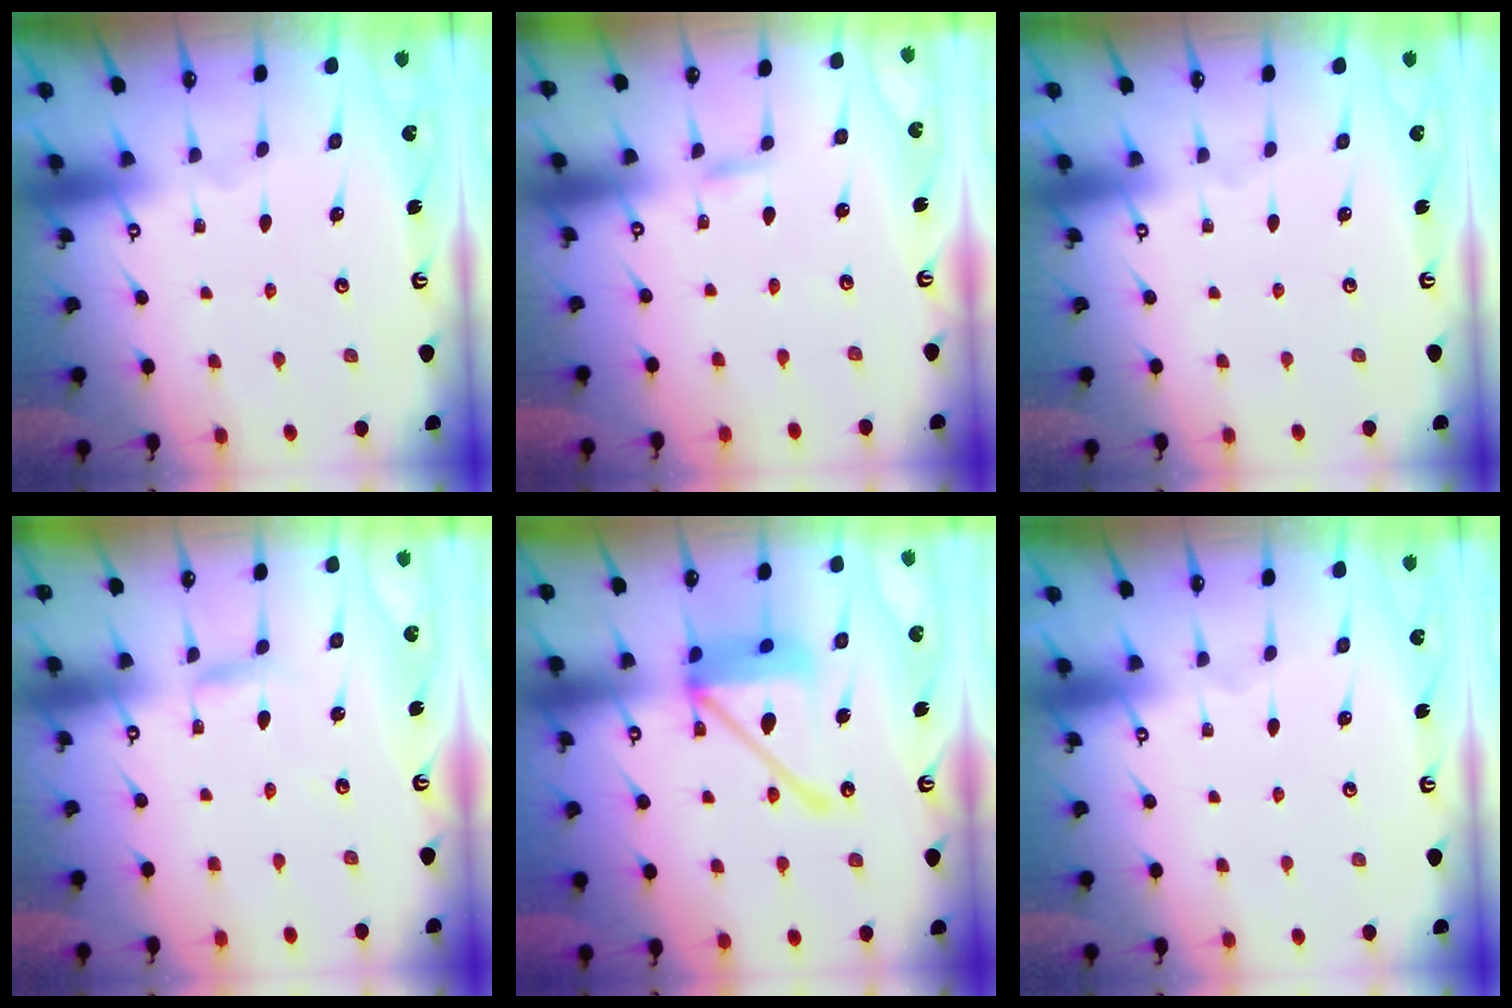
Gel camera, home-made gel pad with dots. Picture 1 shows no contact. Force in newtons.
{"total": 1.8, "press": 1.8, "slide": 0.1}
{"total": 0.0}
{"total": 2.7, "press": 2.7, "slide": 0.2}
{"total": 17.2, "press": 17.0, "slide": 2.3}
{"total": 0.0}